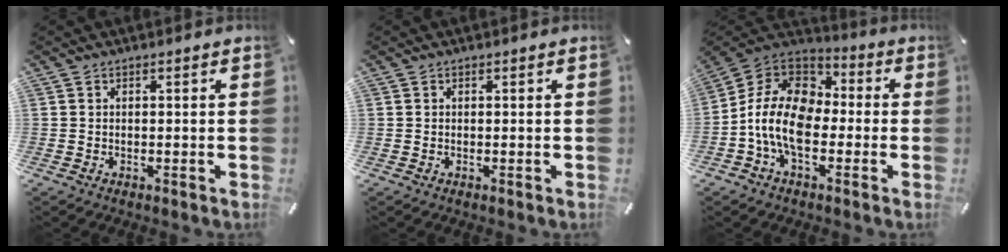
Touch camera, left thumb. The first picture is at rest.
{"total": 0.0}
{"total": 14.0, "force": [-4.7, 9.2, 9.5], "torque": [-0.207, 0.025, -0.091]}